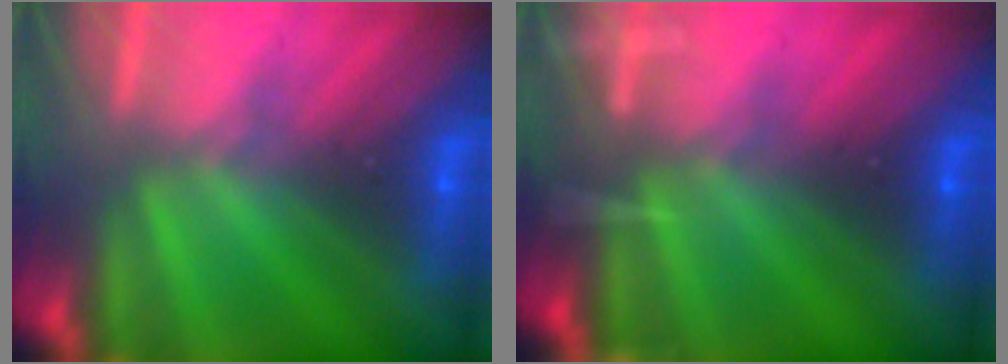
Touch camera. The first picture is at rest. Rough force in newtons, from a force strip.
{"total": 8.0}